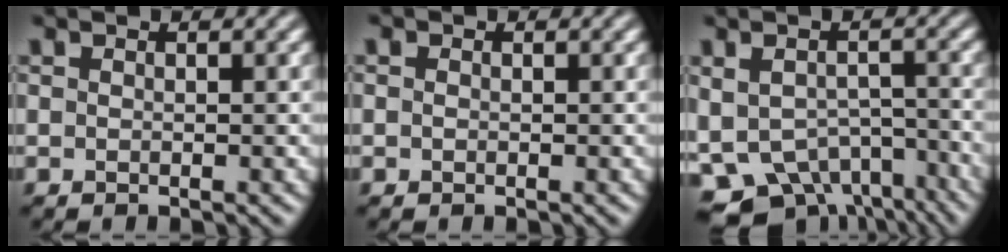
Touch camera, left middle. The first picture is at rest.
{"total": 0.6, "force": [0.1, 0.6, 0.2], "torque": [-0.002, -0.003, -0.002]}
{"total": 8.5, "force": [-5.9, 4.7, 4.0], "torque": [-0.066, -0.018, -0.074]}